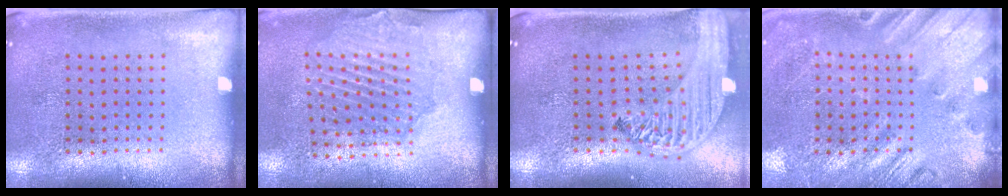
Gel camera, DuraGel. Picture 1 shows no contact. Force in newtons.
{"total": 1.8, "press": 1.5, "slide": 0.9}
{"total": 3.2, "press": 2.4, "slide": 2.1}
{"total": 2.2, "press": 1.8, "slide": 1.2}